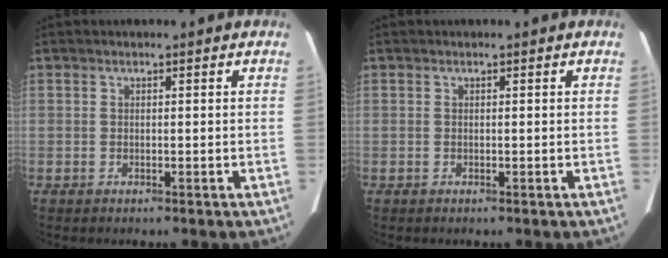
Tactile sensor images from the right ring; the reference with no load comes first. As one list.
[{"total": 0.0}]